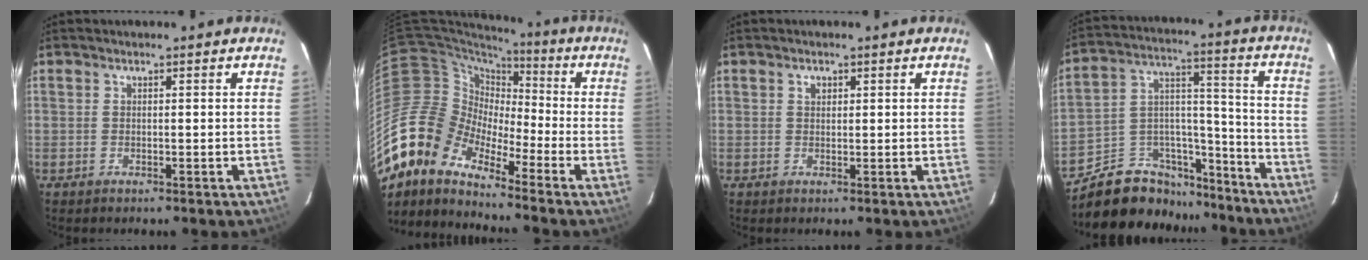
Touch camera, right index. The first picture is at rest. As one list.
[{"total": 16.8, "force": [-11.9, 8.3, 8.5], "torque": [-0.152, -0.013, -0.244]}, {"total": 1.4, "force": [0.6, 1.1, 0.7], "torque": [-0.009, 0.005, 0.010]}, {"total": 16.8, "force": [-13.6, 8.9, 4.3], "torque": [-0.083, 0.075, -0.207]}]